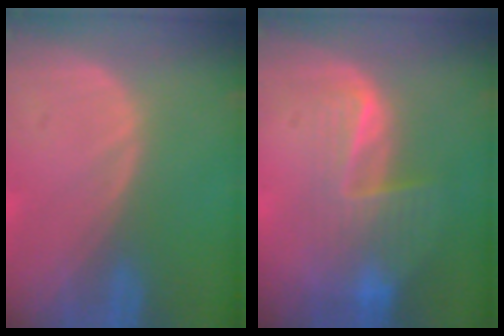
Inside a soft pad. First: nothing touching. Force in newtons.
{"total": 6.7, "press": 6.3, "slide": 2.2}